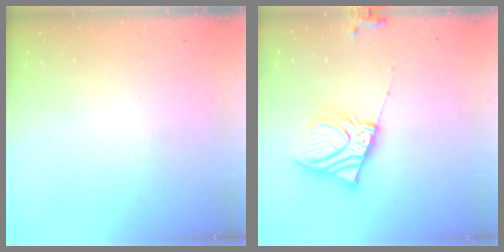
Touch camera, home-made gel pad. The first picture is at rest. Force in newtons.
{"total": 15.9, "press": 15.6, "slide": 3.0}